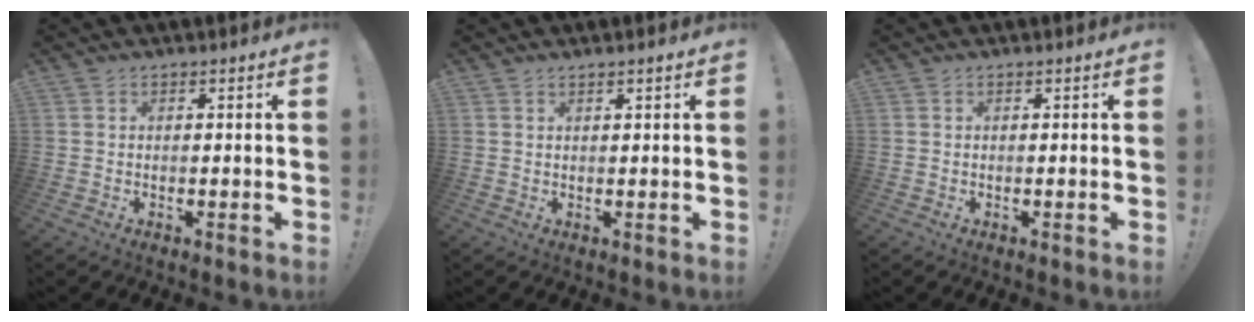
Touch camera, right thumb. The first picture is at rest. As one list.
[{"total": 1.0, "force": [0.8, -0.1, 0.6], "torque": [-0.014, 0.002, 0.014]}, {"total": 0.0}]